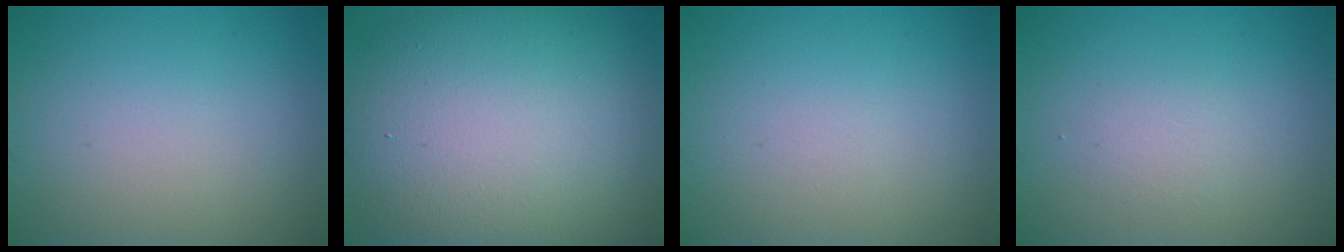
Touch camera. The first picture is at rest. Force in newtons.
{"total": 14.4, "press": 14.4, "slide": 1.0}
{"total": 0.0}
{"total": 1.2, "press": 1.2, "slide": 0.0}